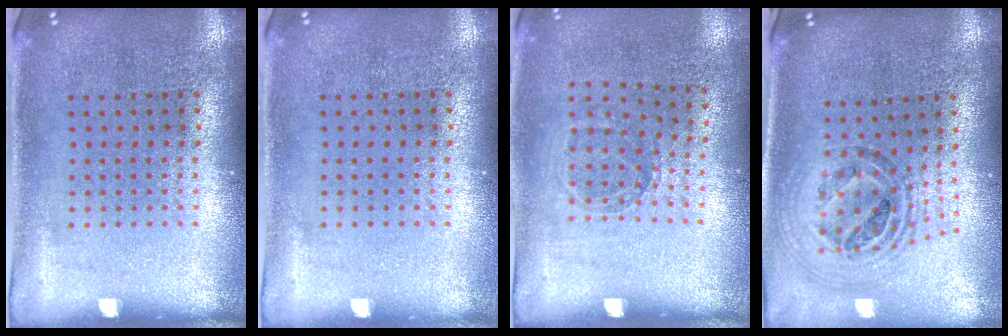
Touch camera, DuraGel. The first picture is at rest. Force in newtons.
{"total": 0.0}
{"total": 0.9, "press": 0.8, "slide": 0.5}
{"total": 1.3, "press": 1.2, "slide": 0.6}